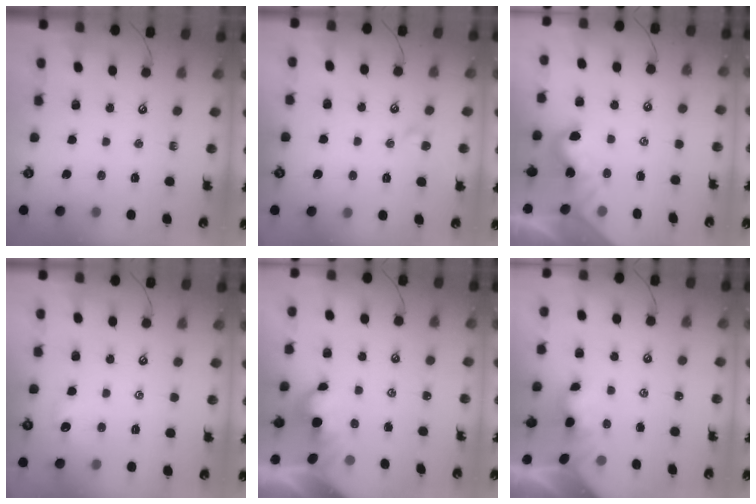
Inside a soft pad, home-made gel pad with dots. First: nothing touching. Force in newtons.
{"total": 1.8, "press": 1.8, "slide": 0.3}
{"total": 1.9, "press": 1.9, "slide": 0.4}
{"total": 0.8, "press": 0.5, "slide": 0.6}
{"total": 2.0, "press": 1.9, "slide": 0.4}
{"total": 1.1, "press": 1.0, "slide": 0.4}